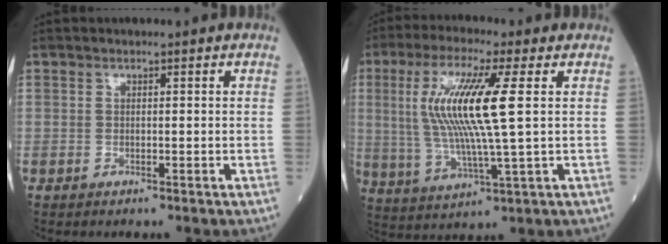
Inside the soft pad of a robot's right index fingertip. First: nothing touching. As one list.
[{"total": 13.2, "force": [2.5, 0.3, 12.9], "torque": [-0.281, -0.001, 0.045]}]